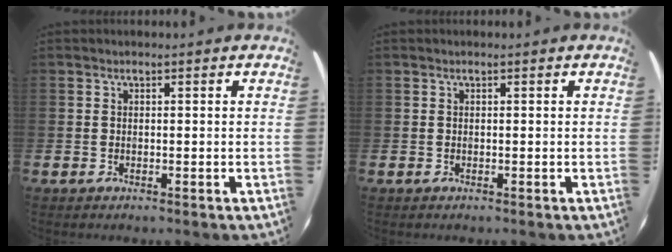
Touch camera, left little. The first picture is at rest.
{"total": 0.0}